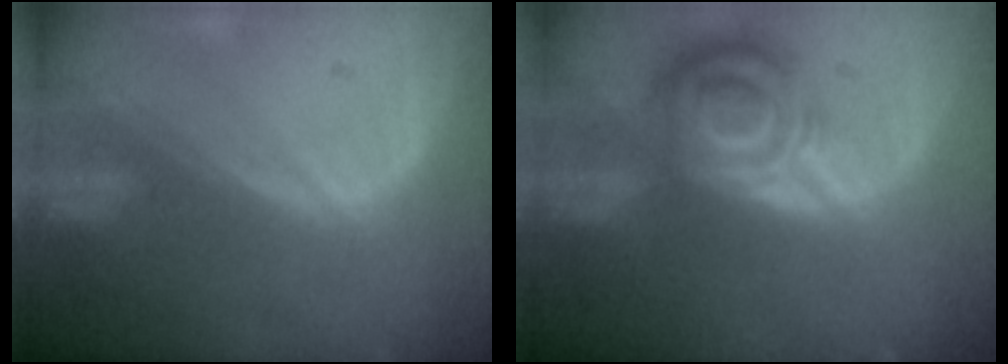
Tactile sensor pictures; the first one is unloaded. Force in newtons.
{"total": 8.2, "press": 7.2, "slide": 3.9}